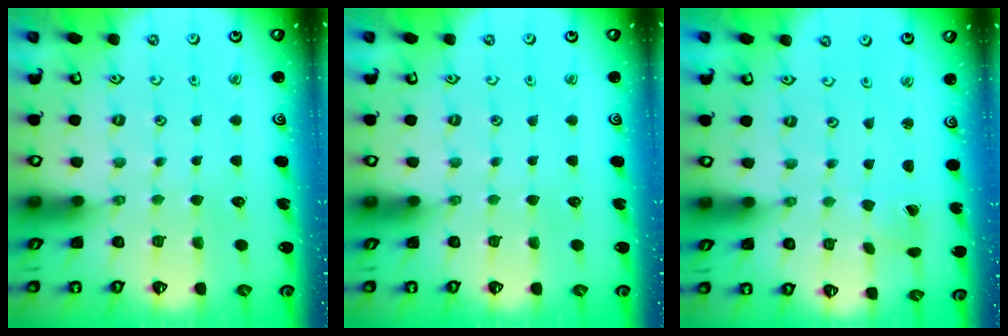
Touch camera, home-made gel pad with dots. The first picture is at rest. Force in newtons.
{"total": 0.0}
{"total": 1.0, "press": 0.9, "slide": 0.4}